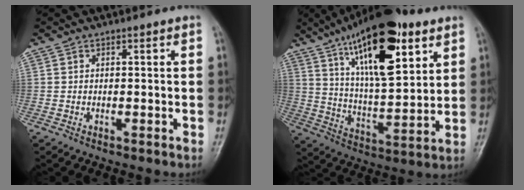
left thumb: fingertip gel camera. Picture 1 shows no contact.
{"total": 22.3, "force": [11.2, 8.3, 17.5], "torque": [-0.254, -0.036, 0.189]}